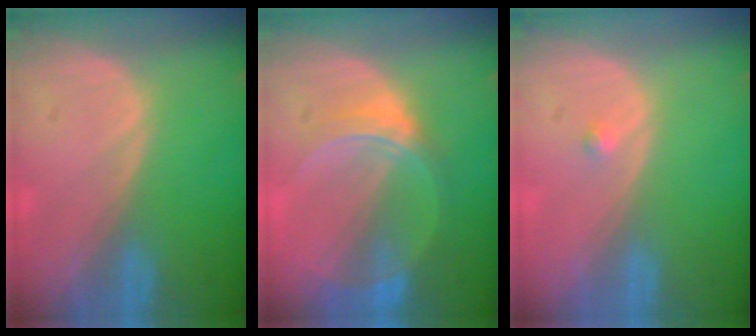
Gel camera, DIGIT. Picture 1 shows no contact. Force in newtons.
{"total": 6.5, "press": 5.7, "slide": 3.1}
{"total": 0.8, "press": 0.6, "slide": 0.4}